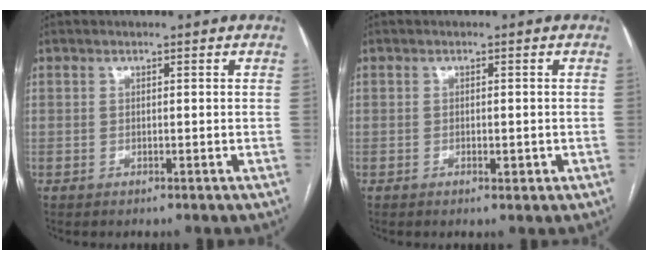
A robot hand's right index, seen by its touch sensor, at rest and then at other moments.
{"total": 1.6, "force": [-0.6, 0.7, 1.3], "torque": [-0.022, -0.001, -0.006]}